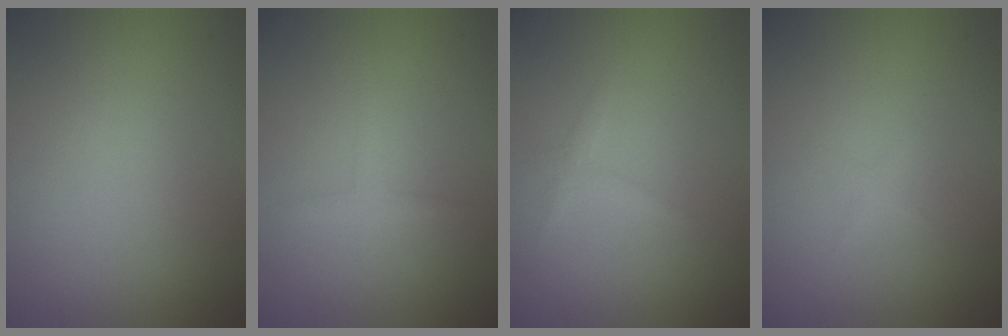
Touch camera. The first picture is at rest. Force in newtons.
{"total": 1.3, "press": 1.3, "slide": 0.1}
{"total": 1.1, "press": 1.1, "slide": 0.0}
{"total": 0.6, "press": 0.6, "slide": 0.0}